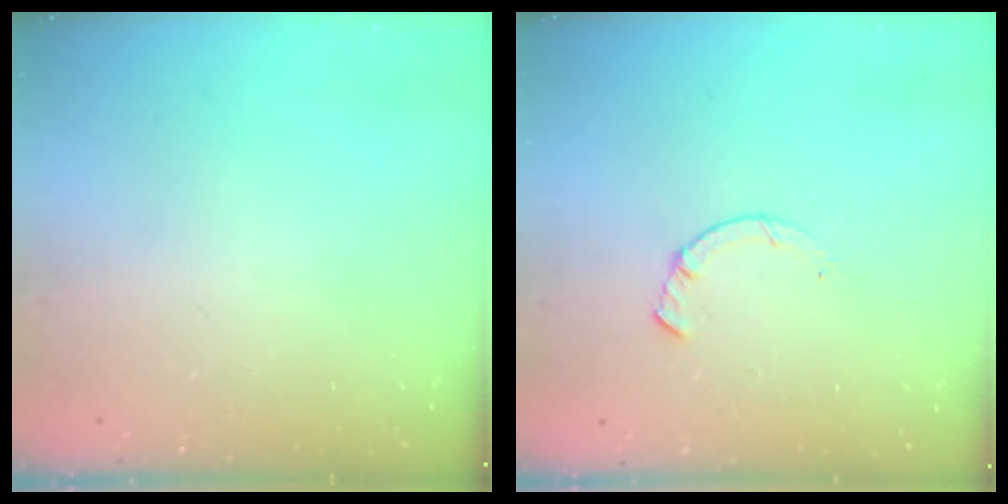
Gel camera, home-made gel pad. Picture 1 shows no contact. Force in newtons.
{"total": 1.4, "press": 1.4, "slide": 0.2}